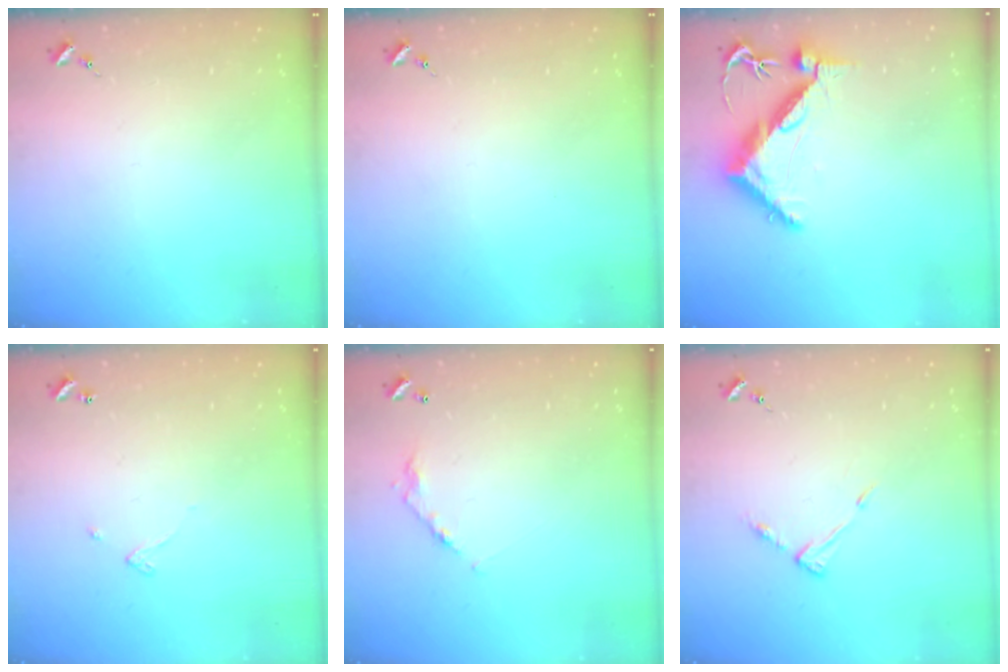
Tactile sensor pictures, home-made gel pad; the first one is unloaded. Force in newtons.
{"total": 0.0}
{"total": 11.0, "press": 10.9, "slide": 1.1}
{"total": 2.6, "press": 2.6, "slide": 0.2}
{"total": 6.0, "press": 6.0, "slide": 0.3}
{"total": 5.6, "press": 5.6, "slide": 0.3}